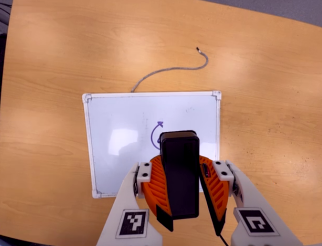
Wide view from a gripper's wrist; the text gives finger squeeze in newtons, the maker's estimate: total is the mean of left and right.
{"total": 12.2, "left": 12.4, "right": 11.9}